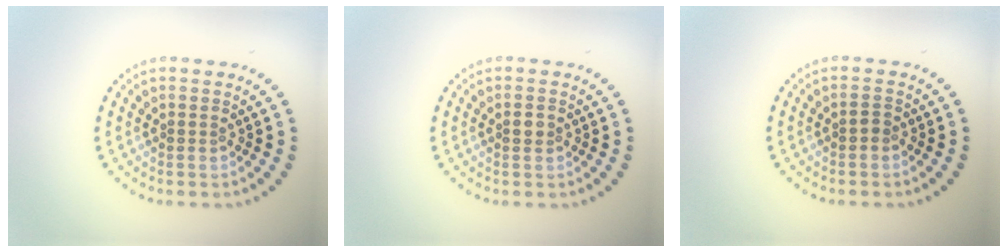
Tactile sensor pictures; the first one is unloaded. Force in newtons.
{"total": 1.2, "press": 1.2, "slide": 0.2}
{"total": 0.8, "press": 0.8, "slide": 0.3}